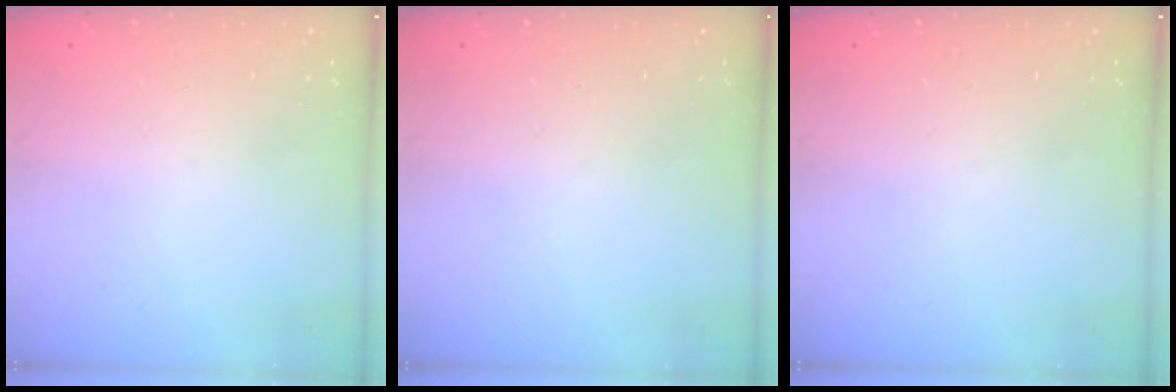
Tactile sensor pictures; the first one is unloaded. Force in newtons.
{"total": 0.0}
{"total": 0.0}